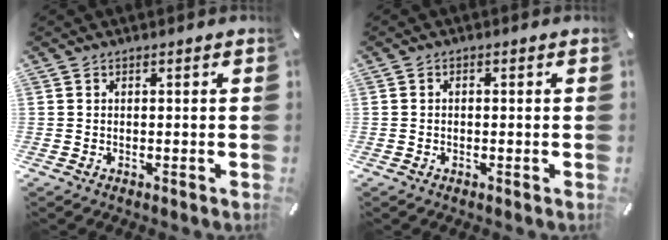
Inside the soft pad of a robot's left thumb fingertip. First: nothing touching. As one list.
[{"total": 0.7, "force": [-0.3, 0.5, 0.4], "torque": [-0.008, 0.002, -0.006]}]